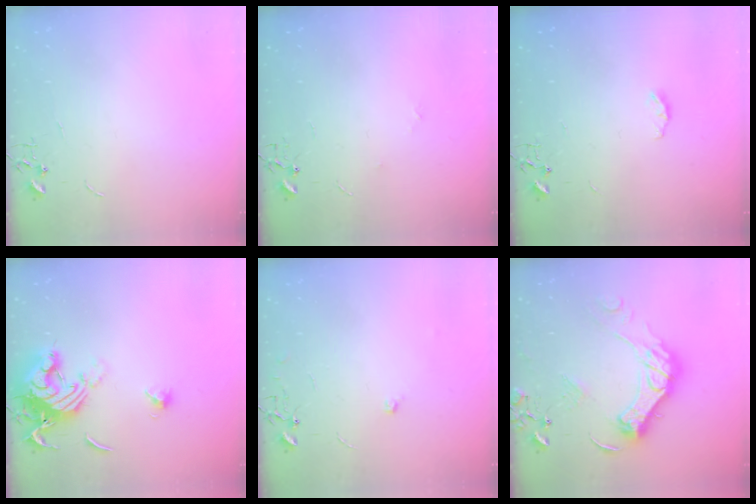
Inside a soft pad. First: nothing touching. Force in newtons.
{"total": 4.1, "press": 4.0, "slide": 0.5}
{"total": 4.1, "press": 4.1, "slide": 0.6}
{"total": 14.2, "press": 14.1, "slide": 1.4}
{"total": 6.6, "press": 6.5, "slide": 1.1}
{"total": 17.8, "press": 17.8, "slide": 1.3}